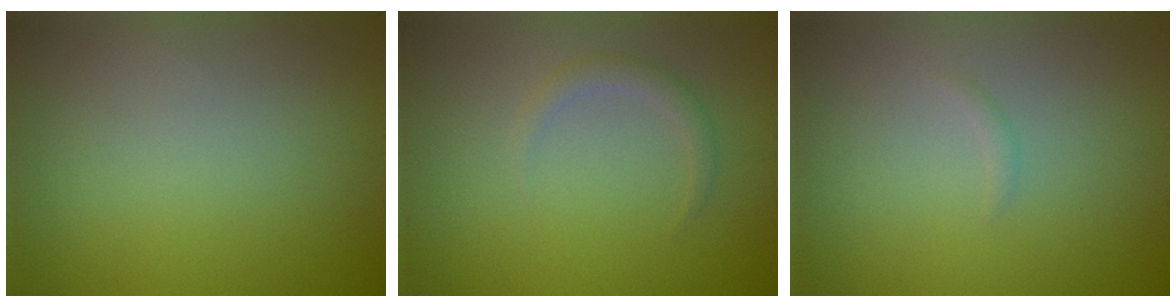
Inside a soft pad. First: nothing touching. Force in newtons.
{"total": 1.4, "press": 1.4, "slide": 0.1}
{"total": 0.5, "press": 0.5, "slide": 0.0}